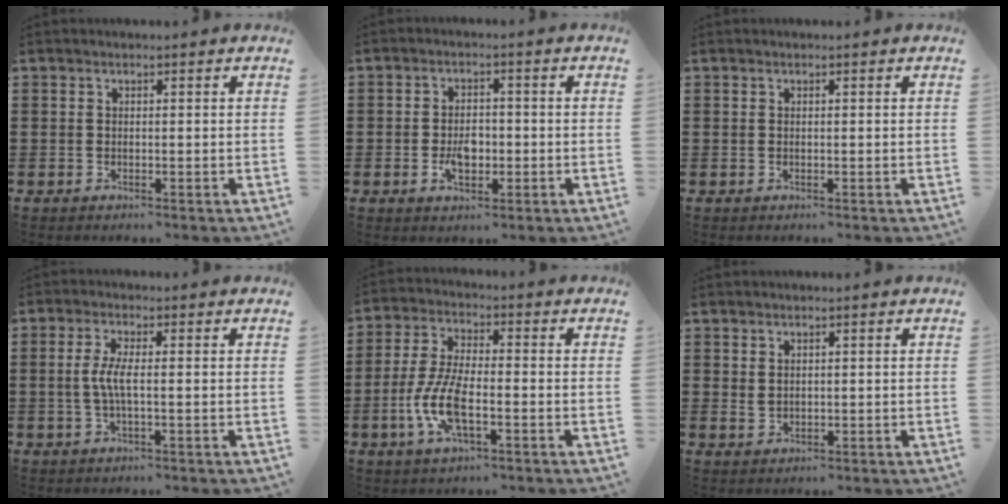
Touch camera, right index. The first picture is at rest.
{"total": 3.9, "force": [-1.0, 2.4, 2.8], "torque": [-0.052, 0.001, -0.021]}
{"total": 0.0}
{"total": 3.7, "force": [-0.4, 0.5, 3.6], "torque": [-0.081, -0.006, -0.014]}
{"total": 8.1, "force": [-2.8, 2.7, 7.1], "torque": [-0.162, -0.011, -0.058]}
{"total": 1.2, "force": [0.9, 0.8, 0.4], "torque": [-0.010, 0.006, 0.016]}